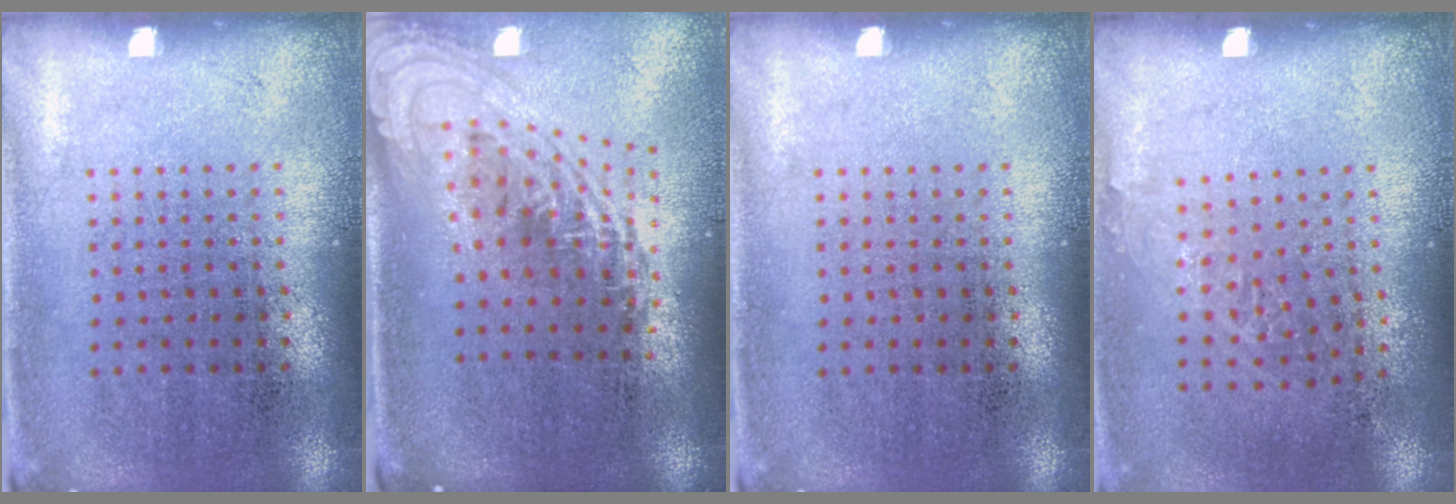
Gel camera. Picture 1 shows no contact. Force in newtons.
{"total": 2.3, "press": 1.7, "slide": 1.5}
{"total": 0.0}
{"total": 0.9, "press": 0.7, "slide": 0.5}